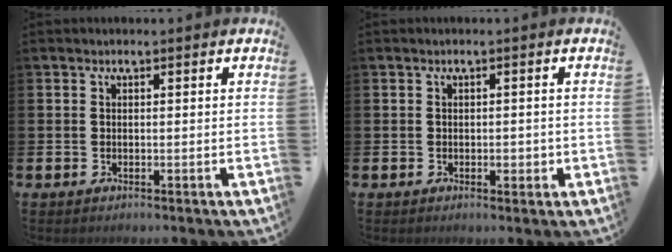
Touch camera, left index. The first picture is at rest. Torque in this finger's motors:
{"motor_torque": [-0.09, -0.07, 0.00, 0.00]}